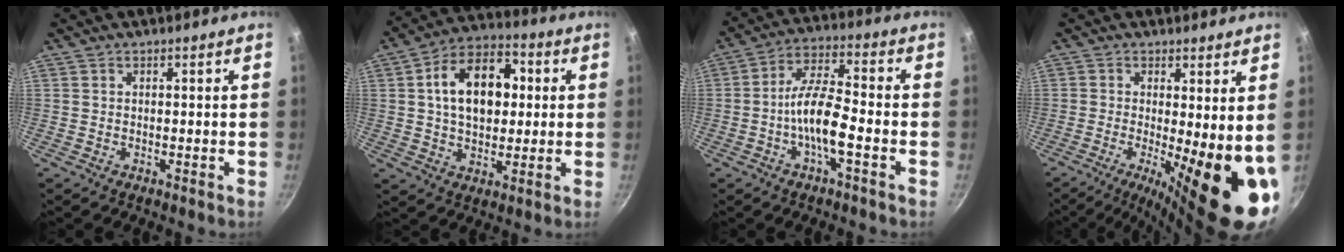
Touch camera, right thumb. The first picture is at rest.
{"total": 15.5, "force": [2.4, 10.2, 11.3], "torque": [-0.145, 0.020, 0.027]}
{"total": 9.8, "force": [-3.0, 2.8, 8.9], "torque": [-0.163, 0.036, -0.063]}
{"total": 15.1, "force": [-1.9, 4.2, 14.4], "torque": [-0.186, -0.027, -0.022]}